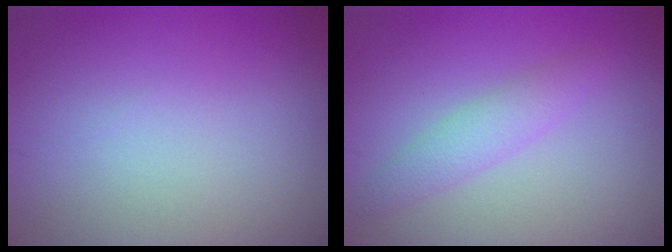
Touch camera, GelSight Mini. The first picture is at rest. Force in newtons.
{"total": 2.1, "press": 2.1, "slide": 0.2}